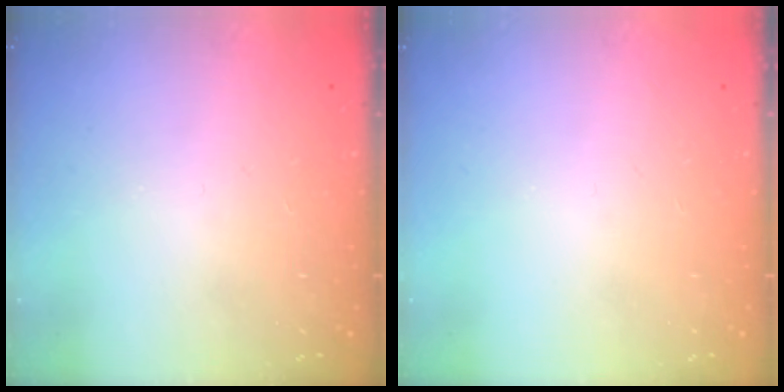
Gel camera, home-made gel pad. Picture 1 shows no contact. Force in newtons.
{"total": 0.0}